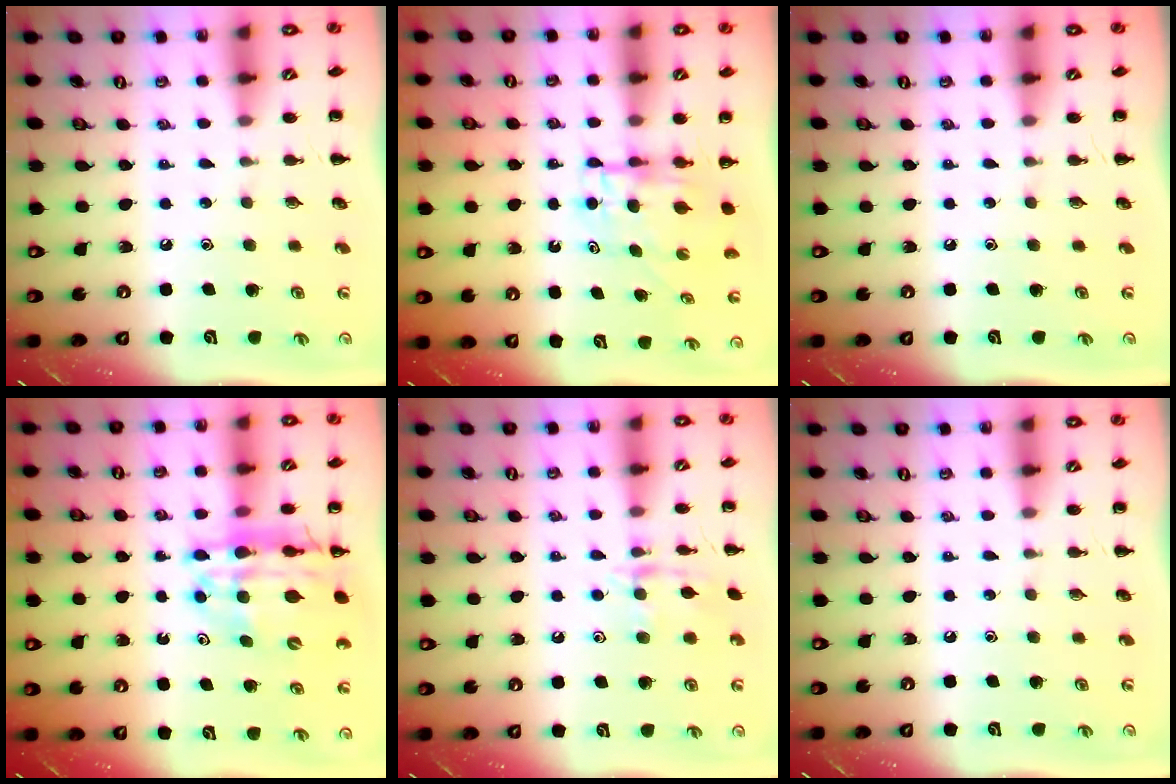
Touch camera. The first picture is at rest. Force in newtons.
{"total": 4.8, "press": 4.8, "slide": 0.4}
{"total": 0.0}
{"total": 16.5, "press": 16.0, "slide": 4.0}
{"total": 11.0, "press": 11.0, "slide": 0.6}
{"total": 0.0}